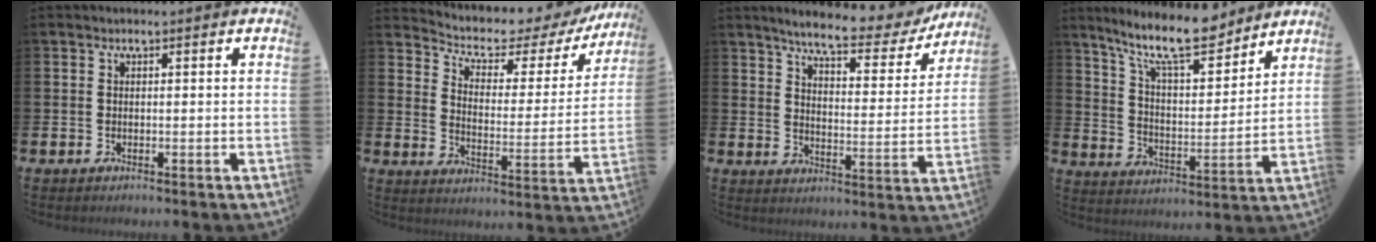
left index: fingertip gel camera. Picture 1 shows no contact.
{"total": 5.0, "force": [4.4, 2.0, 1.4], "torque": [-0.055, -0.034, 0.066]}
{"total": 6.9, "force": [6.1, 1.3, 2.9], "torque": [-0.065, -0.044, 0.097]}
{"total": 12.2, "force": [10.2, 2.9, 5.9], "torque": [-0.129, -0.051, 0.181]}